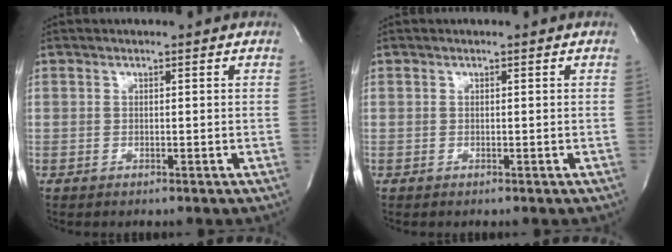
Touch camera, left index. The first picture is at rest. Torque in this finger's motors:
{"motor_torque": [-0.03, 0.03, 0.00, 0.00]}